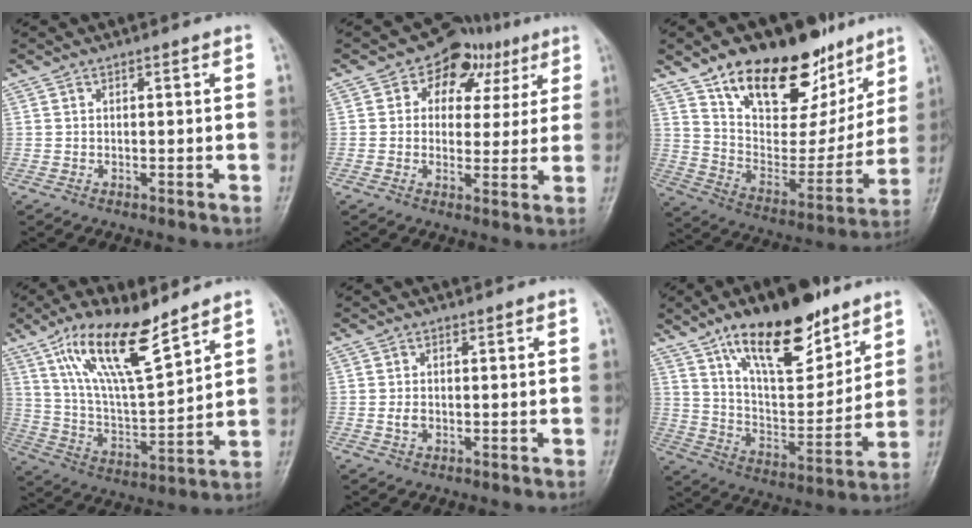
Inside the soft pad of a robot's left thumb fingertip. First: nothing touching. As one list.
[{"total": 10.4, "force": [4.3, 8.0, 5.0], "torque": [-0.016, 0.002, 0.057]}, {"total": 27.5, "force": [17.1, 13.8, 16.5], "torque": [-0.203, -0.054, 0.280]}, {"total": 16.8, "force": [10.8, 4.8, 12.0], "torque": [-0.198, -0.053, 0.211]}, {"total": 1.8, "force": [-0.2, 1.3, 1.2], "torque": [-0.019, 0.000, -0.005]}, {"total": 21.3, "force": [13.5, 8.6, 14.1], "torque": [-0.182, -0.068, 0.233]}]